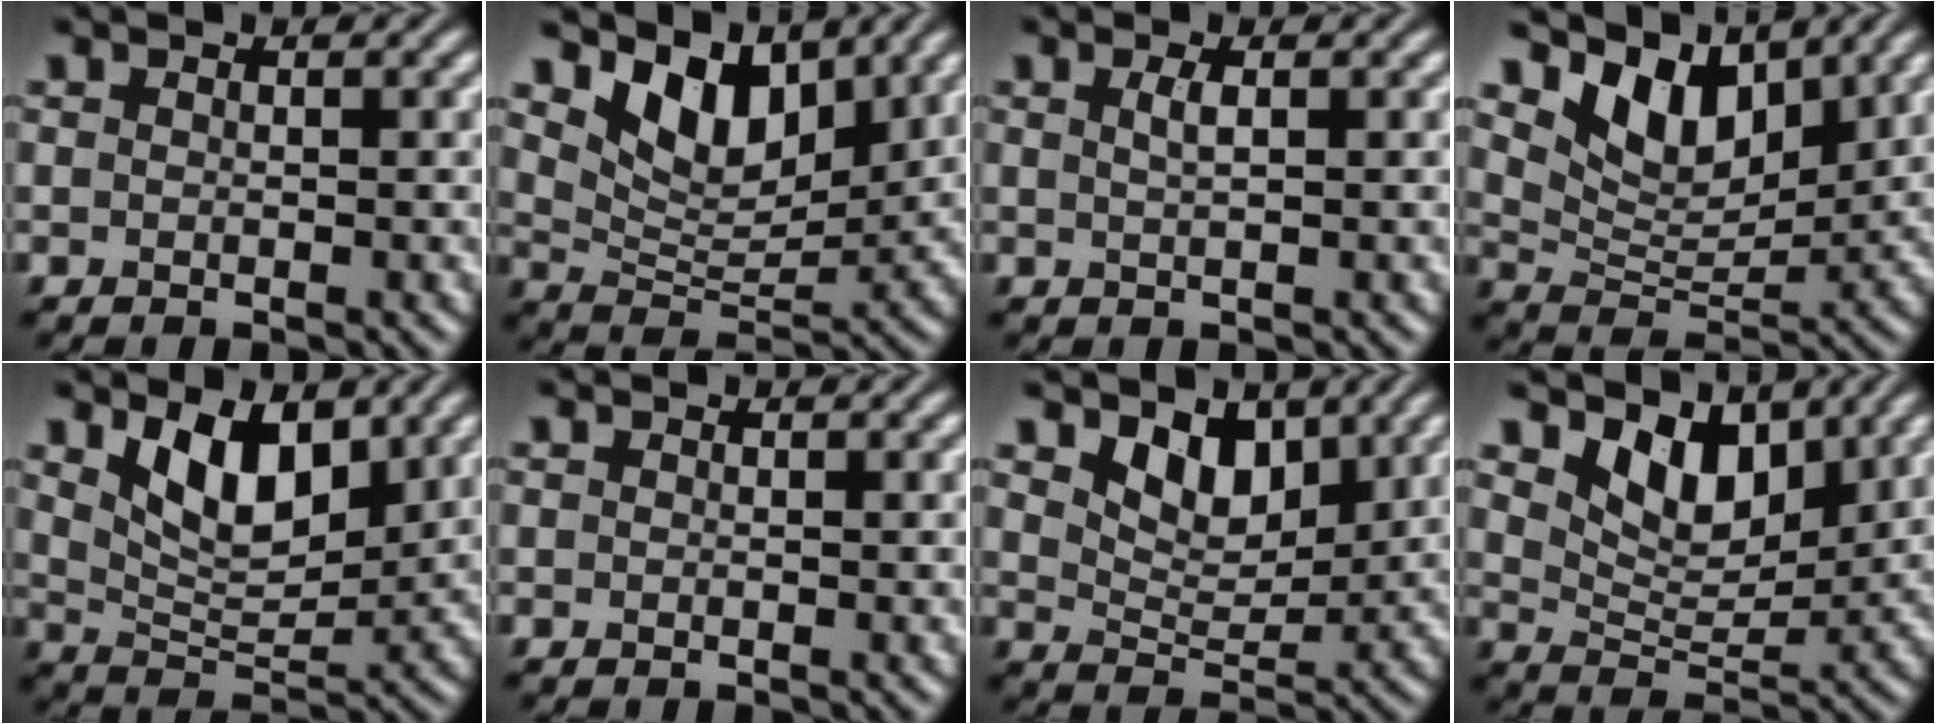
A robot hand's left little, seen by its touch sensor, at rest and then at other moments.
{"total": 6.5, "force": [4.1, 3.3, 3.8], "torque": [-0.076, -0.012, 0.069]}
{"total": 1.3, "force": [0.4, 0.4, 1.2], "torque": [-0.023, 0.004, 0.006]}
{"total": 6.7, "force": [4.5, 3.3, 3.7], "torque": [-0.072, -0.008, 0.076]}
{"total": 6.4, "force": [2.9, 3.1, 4.8], "torque": [-0.093, -0.009, 0.050]}
{"total": 0.0}
{"total": 4.2, "force": [2.6, 2.4, 2.4], "torque": [-0.051, -0.011, 0.038]}
{"total": 5.4, "force": [3.3, 2.9, 3.1], "torque": [-0.063, -0.014, 0.050]}